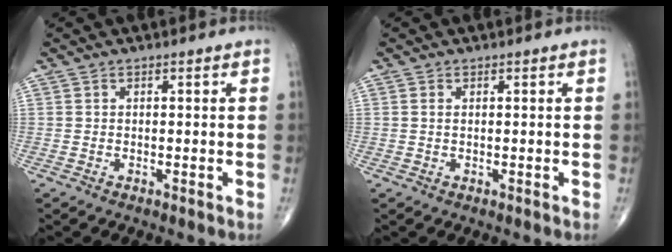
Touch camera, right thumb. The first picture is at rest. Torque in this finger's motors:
{"motor_torque": [-0.09, 0.12, 0.01, 0.13, -0.05]}